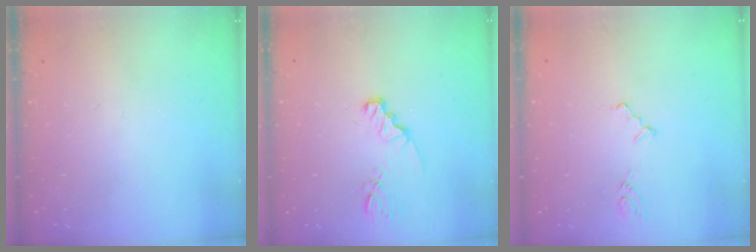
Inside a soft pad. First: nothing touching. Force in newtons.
{"total": 2.7, "press": 2.7, "slide": 0.4}
{"total": 2.4, "press": 2.3, "slide": 0.4}